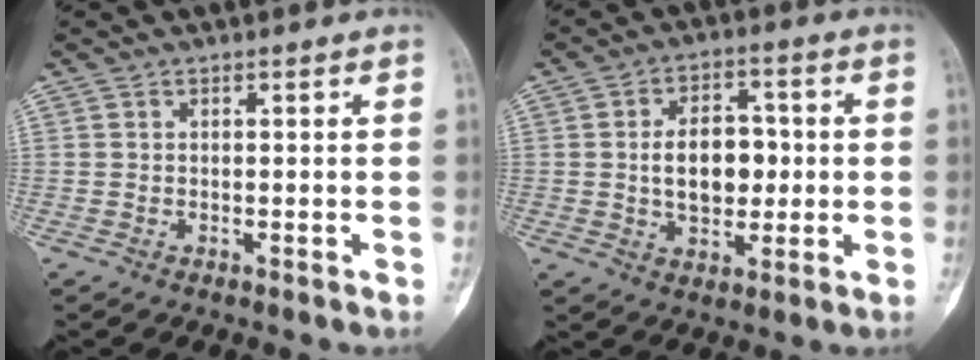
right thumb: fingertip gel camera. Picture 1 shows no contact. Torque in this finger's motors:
{"motor_torque": [0.21, 1.17, 0.59, -0.57, 0.34]}